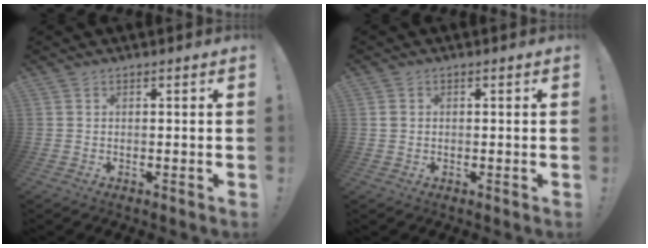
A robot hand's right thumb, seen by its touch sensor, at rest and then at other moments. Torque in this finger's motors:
{"motor_torque": [-0.11, 0.07, -0.10, 0.12, -0.05]}